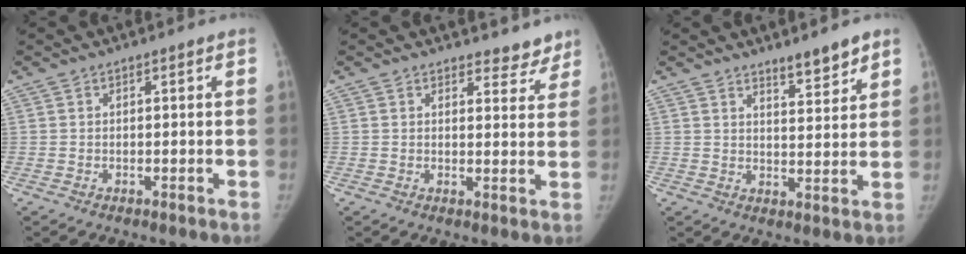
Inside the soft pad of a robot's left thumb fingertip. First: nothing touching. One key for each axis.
{"total": 5.3, "fx": 4.6, "fy": 2.4, "fz": 0.6, "tx": 0.027, "ty": -0.032, "tz": 0.048}
{"total": 5.8, "fx": 4.7, "fy": 1.5, "fz": 3.2, "tx": -0.032, "ty": -0.038, "tz": 0.070}